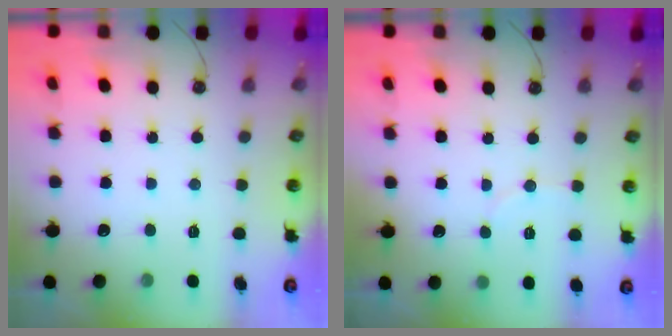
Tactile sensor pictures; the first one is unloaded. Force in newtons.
{"total": 4.1, "press": 4.1, "slide": 0.8}